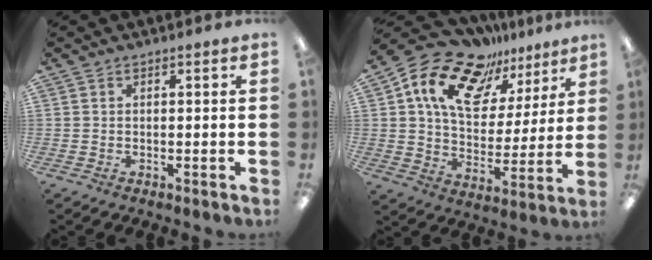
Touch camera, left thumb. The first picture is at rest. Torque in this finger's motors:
{"motor_torque": [1.45, 1.49, 1.39, -1.39, 0.17]}